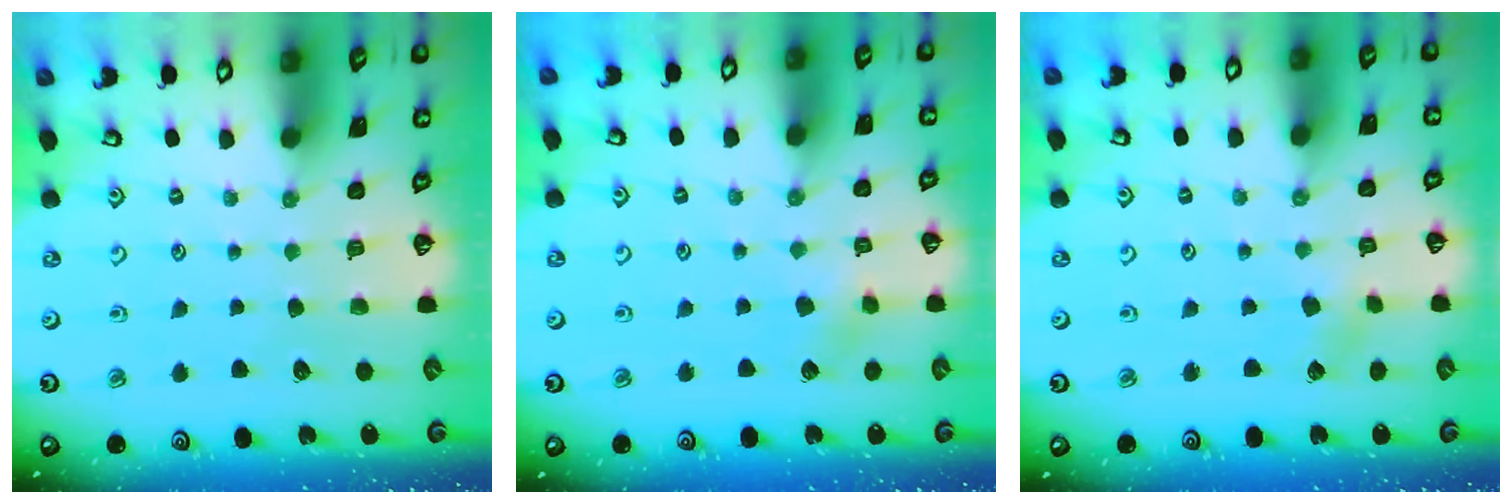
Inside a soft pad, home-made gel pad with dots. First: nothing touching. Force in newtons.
{"total": 4.0, "press": 4.0, "slide": 0.4}
{"total": 2.2, "press": 2.2, "slide": 0.3}